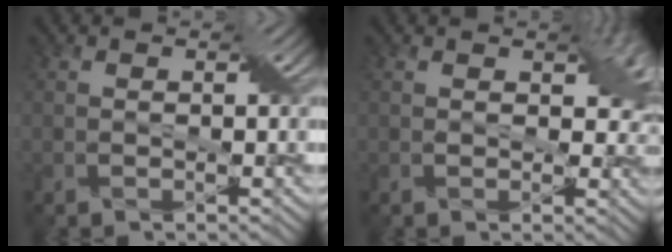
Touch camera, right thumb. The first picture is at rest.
{"total": 5.0, "force": [1.4, 3.0, 3.7], "torque": [-0.048, 0.003, 0.020]}